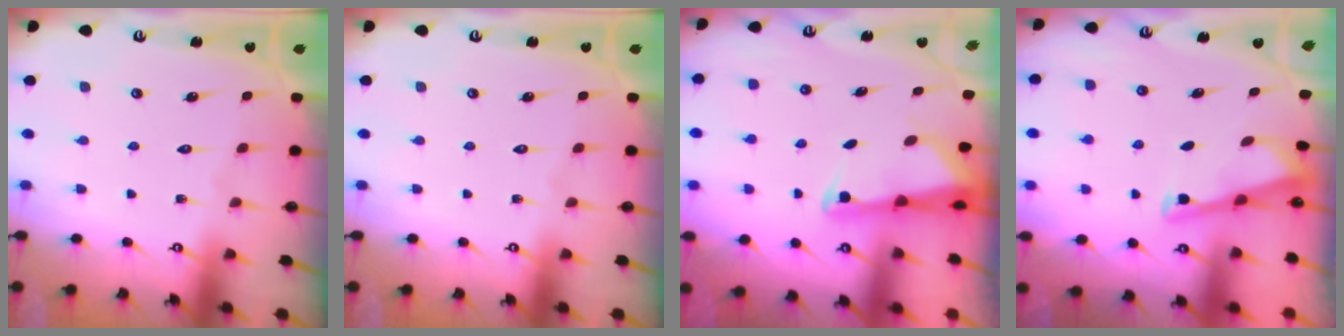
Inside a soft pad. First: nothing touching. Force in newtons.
{"total": 0.0}
{"total": 2.3, "press": 2.3, "slide": 0.5}
{"total": 3.5, "press": 3.4, "slide": 0.3}